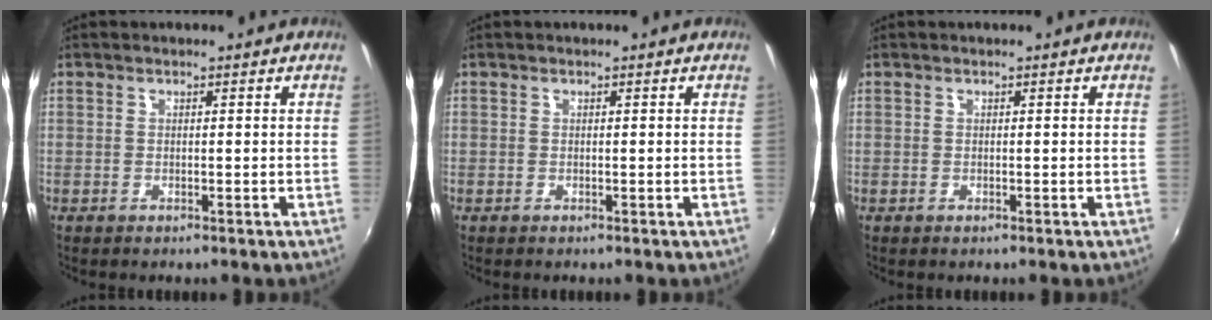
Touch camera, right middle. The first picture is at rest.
{"total": 0.0}
{"total": 0.0}